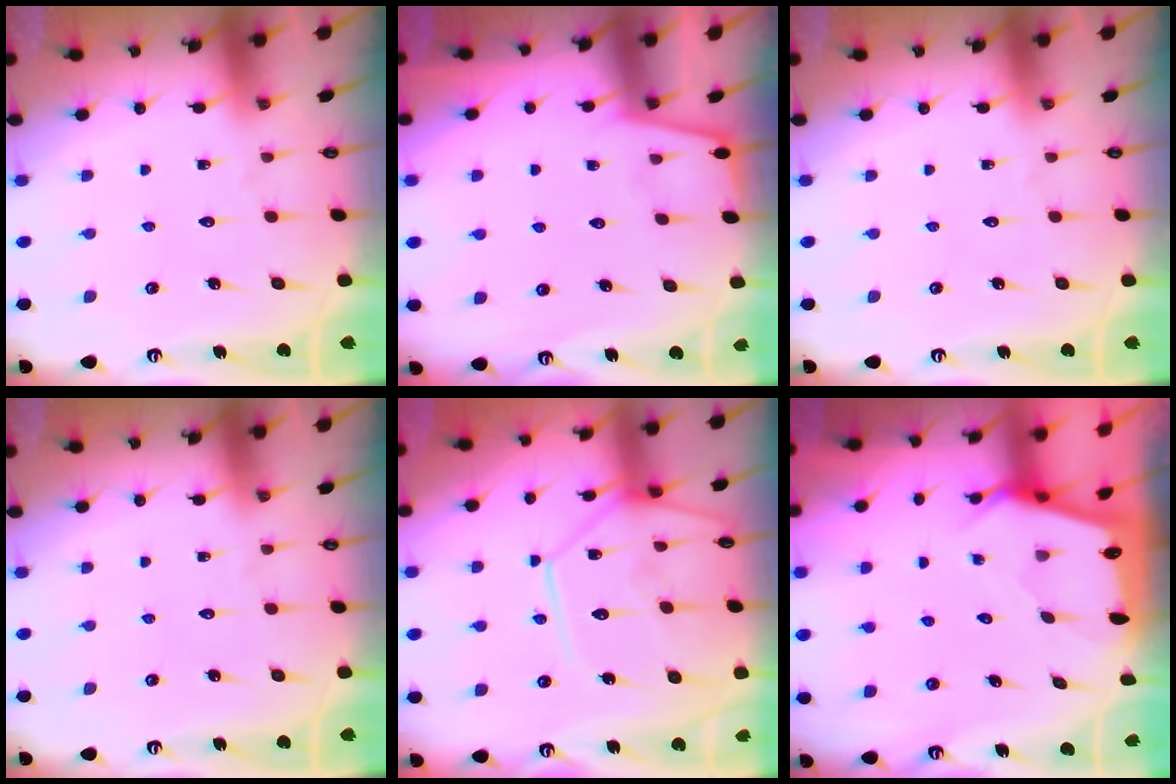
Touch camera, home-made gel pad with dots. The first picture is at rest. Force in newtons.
{"total": 1.7, "press": 1.6, "slide": 0.3}
{"total": 0.0}
{"total": 0.0}
{"total": 13.2, "press": 13.1, "slide": 1.6}
{"total": 2.4, "press": 2.4, "slide": 0.3}